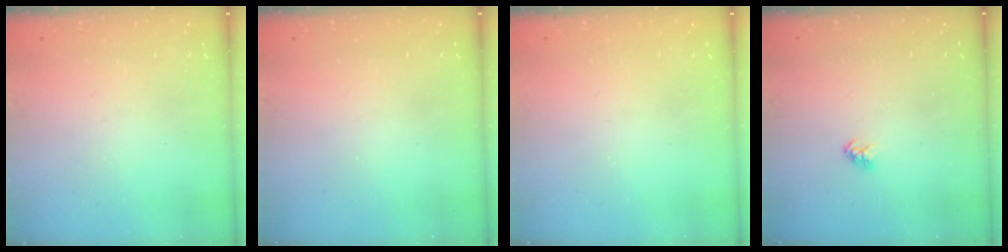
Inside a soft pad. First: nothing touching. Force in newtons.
{"total": 0.0}
{"total": 0.0}
{"total": 3.2, "press": 3.1, "slide": 0.3}